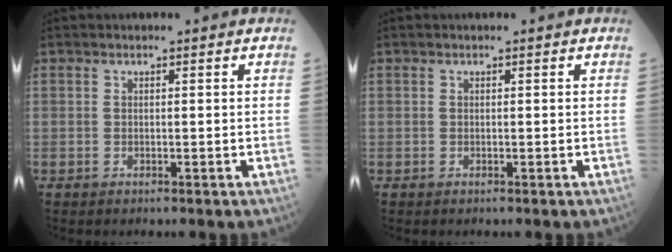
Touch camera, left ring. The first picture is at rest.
{"total": 0.0}